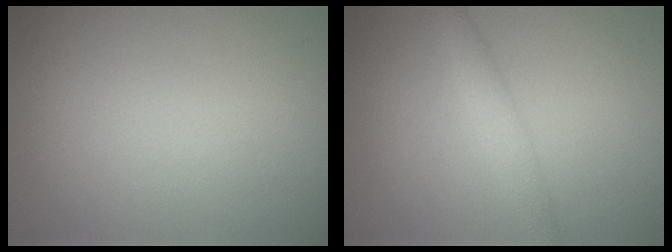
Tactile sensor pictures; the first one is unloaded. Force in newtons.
{"total": 2.1, "press": 2.1, "slide": 0.1}